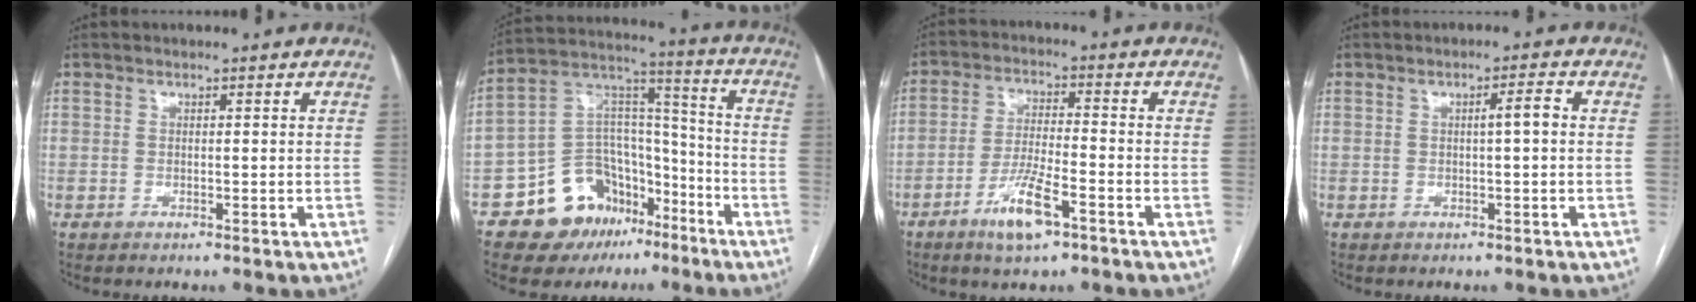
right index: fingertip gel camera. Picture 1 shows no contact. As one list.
[{"total": 15.3, "force": [-9.4, 10.5, 6.0], "torque": [-0.084, 0.081, -0.147]}, {"total": 8.0, "force": [-4.6, 1.4, 6.4], "torque": [-0.127, -0.007, -0.083]}, {"total": 2.4, "force": [0.1, 0.1, 2.4], "torque": [-0.035, 0.005, 0.002]}]